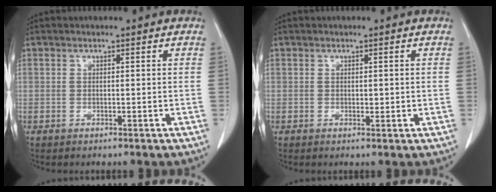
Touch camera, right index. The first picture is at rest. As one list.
[{"total": 1.1, "force": [0.1, 0.6, 0.9], "torque": [-0.011, -0.002, 0.004]}]